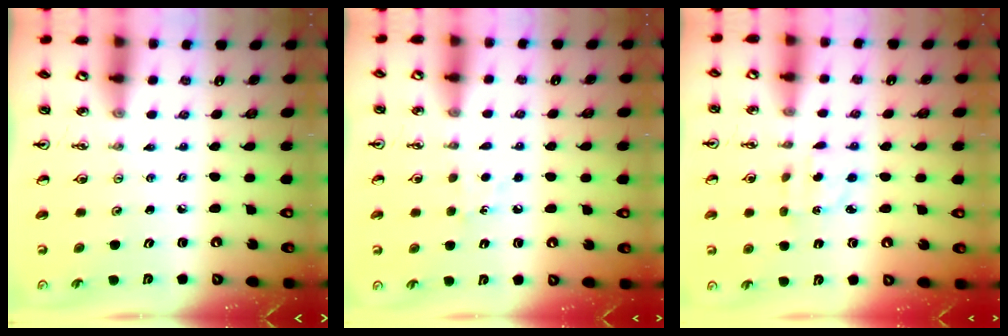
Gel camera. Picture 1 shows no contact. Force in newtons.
{"total": 4.4, "press": 4.3, "slide": 0.6}
{"total": 2.7, "press": 2.7, "slide": 0.5}